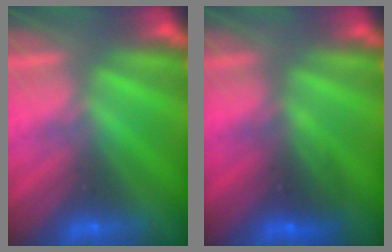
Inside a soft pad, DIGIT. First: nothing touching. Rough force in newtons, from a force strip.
{"total": 2.8}